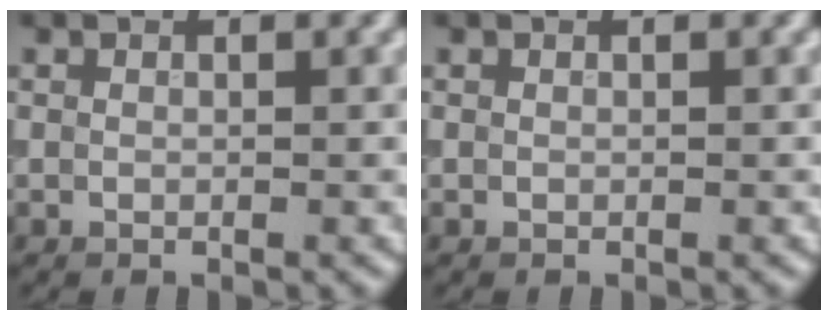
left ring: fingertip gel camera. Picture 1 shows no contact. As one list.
[{"total": 0.0}]